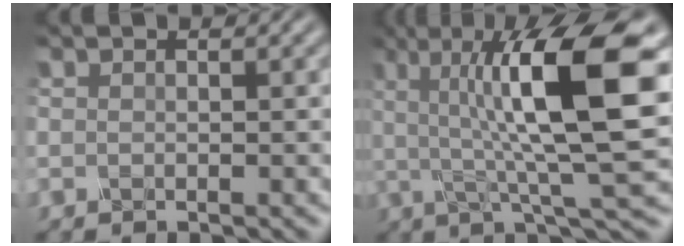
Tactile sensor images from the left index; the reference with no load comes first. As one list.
[{"total": 12.6, "force": [2.6, 3.0, 12.0], "torque": [-0.185, 0.010, 0.043]}]